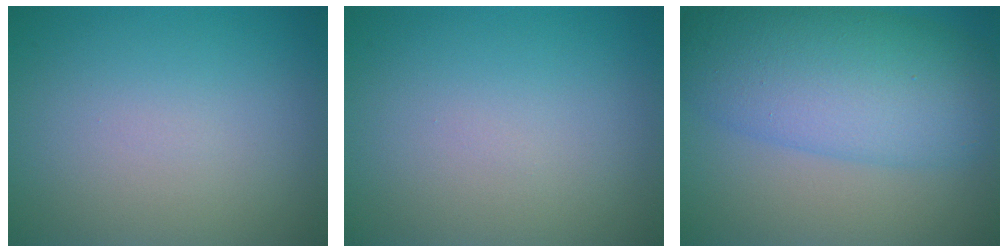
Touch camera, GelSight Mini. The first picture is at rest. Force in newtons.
{"total": 0.0}
{"total": 9.7, "press": 9.7, "slide": 0.1}